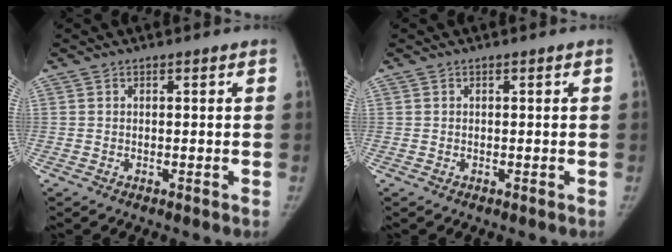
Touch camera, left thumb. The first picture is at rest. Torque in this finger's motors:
{"motor_torque": [0.06, 0.02, 0.02, -0.26, 0.02]}